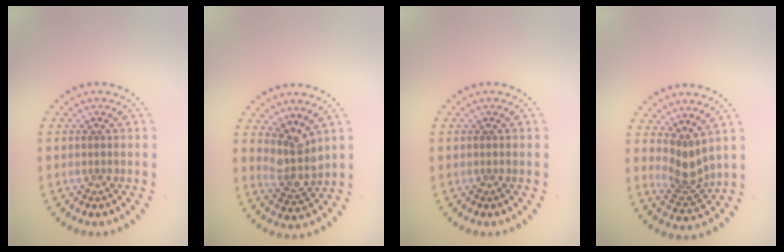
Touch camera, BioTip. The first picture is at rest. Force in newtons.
{"total": 3.2, "press": 2.5, "slide": 2.0}
{"total": 0.0}
{"total": 2.9, "press": 2.1, "slide": 2.0}